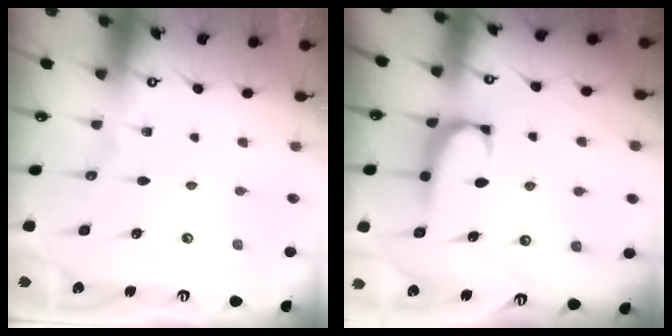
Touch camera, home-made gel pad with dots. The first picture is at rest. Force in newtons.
{"total": 0.9, "press": 0.6, "slide": 0.6}